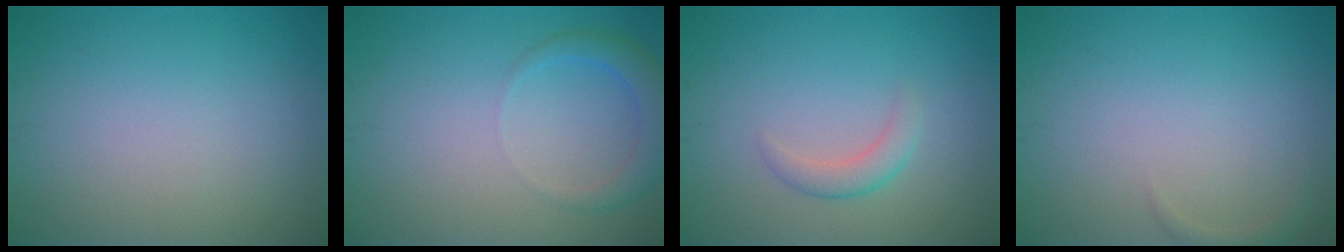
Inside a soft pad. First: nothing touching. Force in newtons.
{"total": 2.7, "press": 2.6, "slide": 0.3}
{"total": 1.8, "press": 1.8, "slide": 0.2}
{"total": 1.0, "press": 1.0, "slide": 0.1}